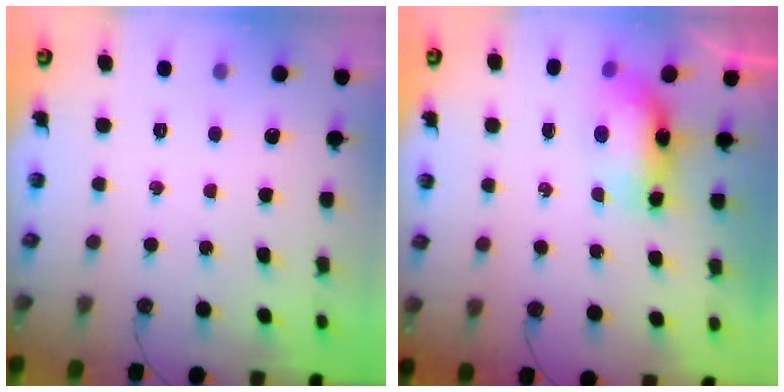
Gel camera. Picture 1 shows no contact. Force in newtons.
{"total": 8.1, "press": 8.0, "slide": 1.6}